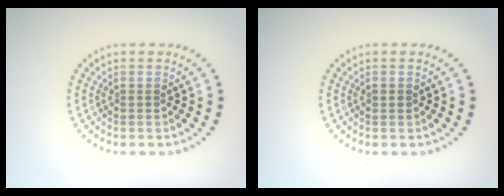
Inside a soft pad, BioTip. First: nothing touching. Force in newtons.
{"total": 0.8, "press": 0.8, "slide": 0.1}